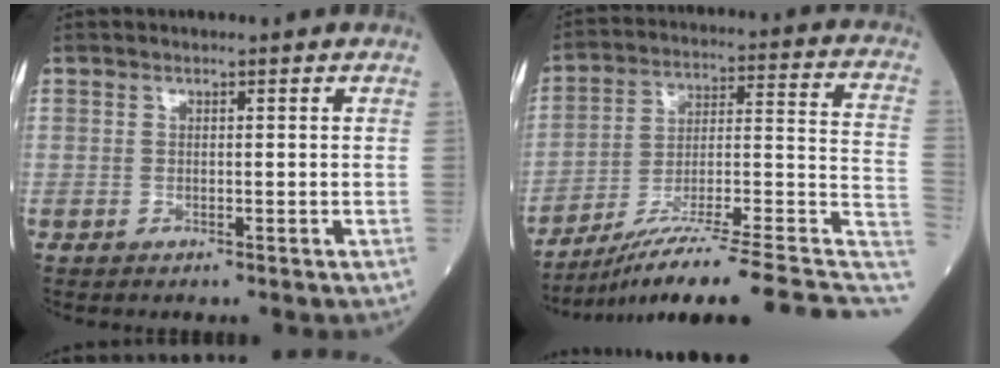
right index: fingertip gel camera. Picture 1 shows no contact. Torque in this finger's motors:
{"motor_torque": [-0.24, -0.38, 0.09, 0.10]}